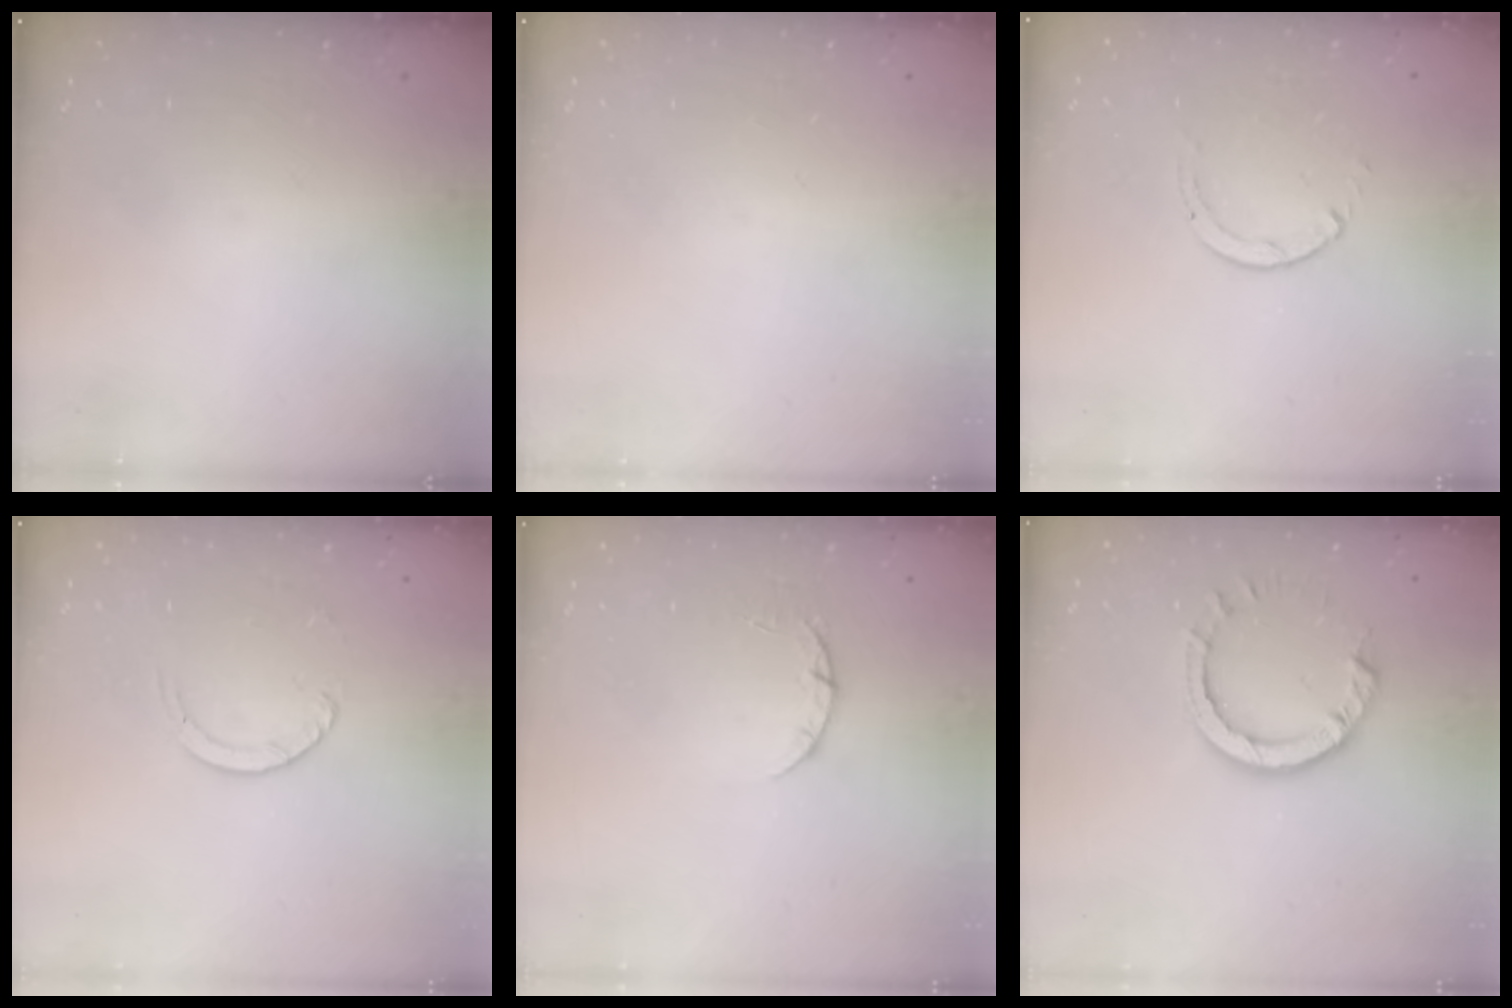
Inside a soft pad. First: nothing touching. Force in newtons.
{"total": 0.0}
{"total": 0.9, "press": 0.9, "slide": 0.1}
{"total": 2.7, "press": 2.7, "slide": 0.3}
{"total": 2.3, "press": 2.3, "slide": 0.3}
{"total": 7.8, "press": 7.7, "slide": 0.6}